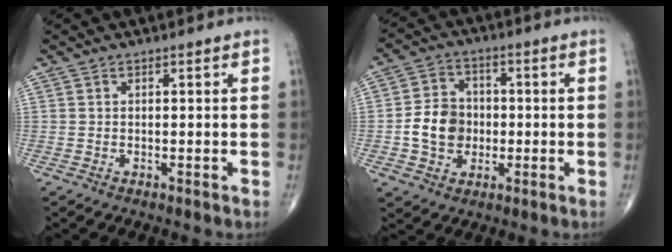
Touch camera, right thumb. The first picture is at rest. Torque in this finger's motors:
{"motor_torque": [1.16, 1.42, 0.45, -0.60, 0.02]}